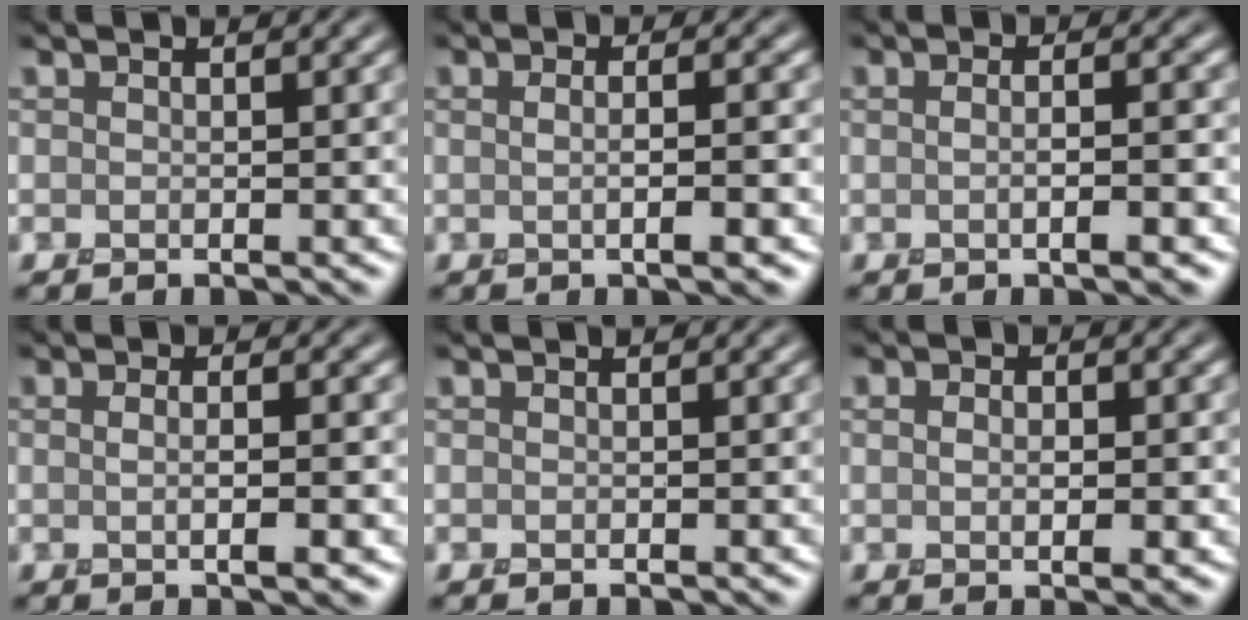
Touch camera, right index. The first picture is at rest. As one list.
[{"total": 3.8, "force": [0.1, 1.2, 3.6], "torque": [-0.033, 0.003, -0.005]}, {"total": 3.8, "force": [0.0, 1.3, 3.6], "torque": [-0.028, 0.002, -0.007]}, {"total": 3.3, "force": [0.2, 1.0, 3.2], "torque": [-0.034, -0.002, -0.002]}, {"total": 0.0}, {"total": 3.1, "force": [0.3, 1.8, 2.5], "torque": [-0.028, 0.003, -0.001]}]